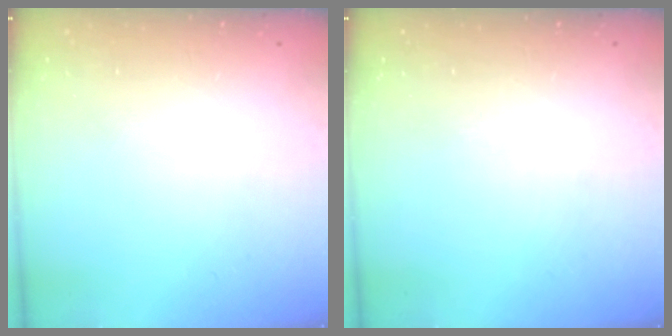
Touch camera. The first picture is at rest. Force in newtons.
{"total": 0.0}